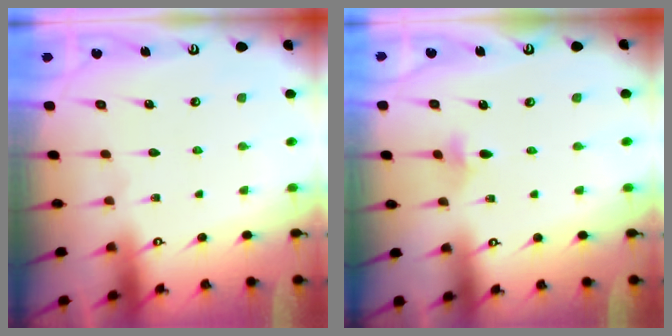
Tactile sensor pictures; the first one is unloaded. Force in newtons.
{"total": 2.6, "press": 2.6, "slide": 0.5}